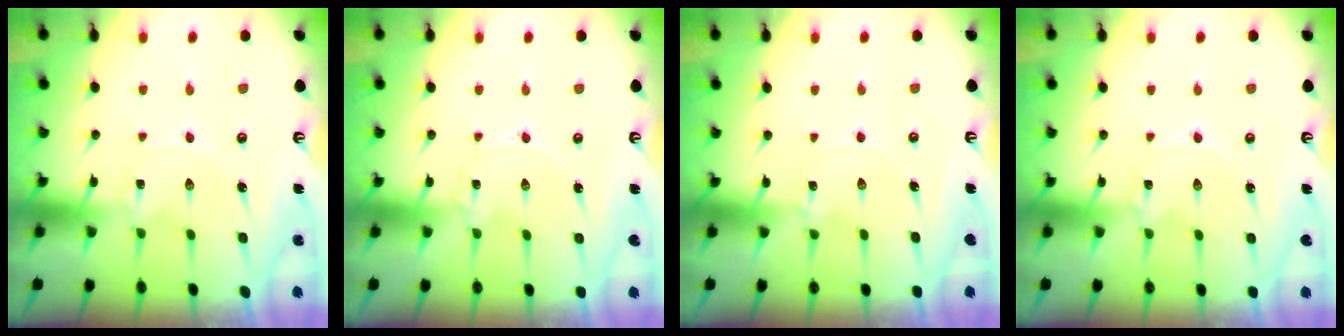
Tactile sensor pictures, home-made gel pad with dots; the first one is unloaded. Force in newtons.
{"total": 0.0}
{"total": 1.5, "press": 1.5, "slide": 0.2}
{"total": 0.0}